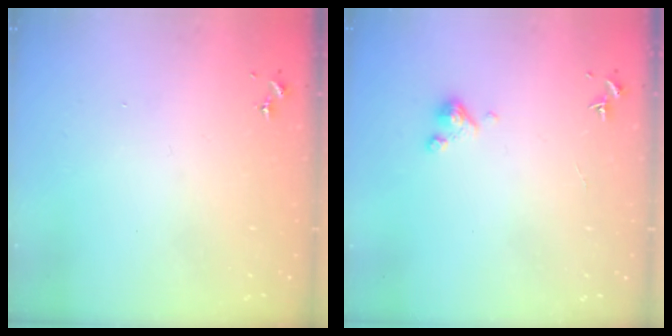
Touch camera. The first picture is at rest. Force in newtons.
{"total": 4.1, "press": 4.1, "slide": 0.3}